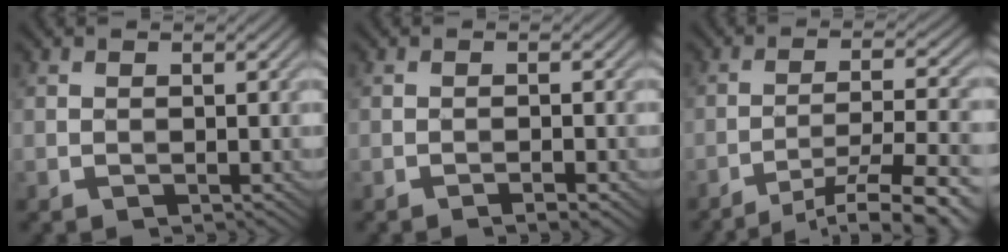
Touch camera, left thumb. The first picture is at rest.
{"total": 1.5, "force": [-1.0, 0.1, 1.1], "torque": [-0.016, 0.004, -0.018]}
{"total": 13.0, "force": [-9.6, 2.6, 8.4], "torque": [-0.132, 0.001, -0.133]}